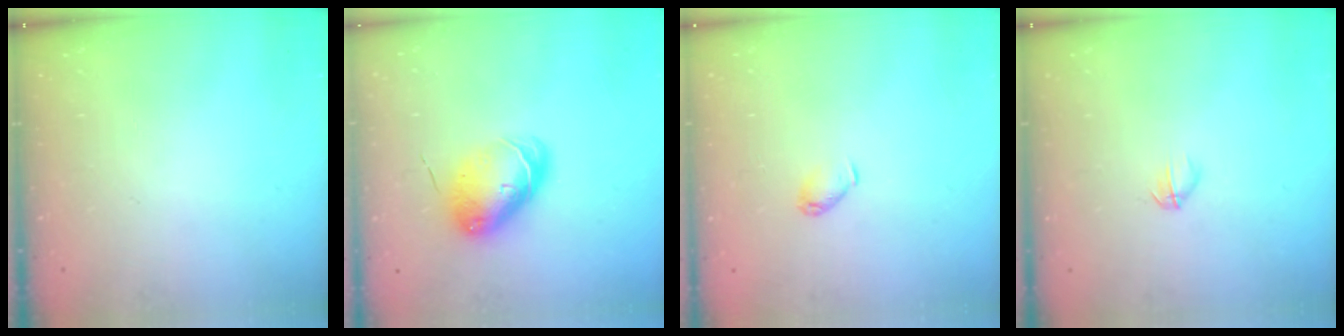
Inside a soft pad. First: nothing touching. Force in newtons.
{"total": 8.8, "press": 8.7, "slide": 1.2}
{"total": 3.4, "press": 3.3, "slide": 0.6}
{"total": 2.7, "press": 2.6, "slide": 0.8}